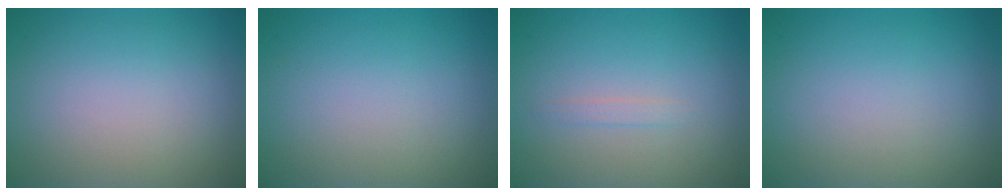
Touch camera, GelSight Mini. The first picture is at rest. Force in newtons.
{"total": 0.0}
{"total": 0.7, "press": 0.7, "slide": 0.0}
{"total": 0.0}